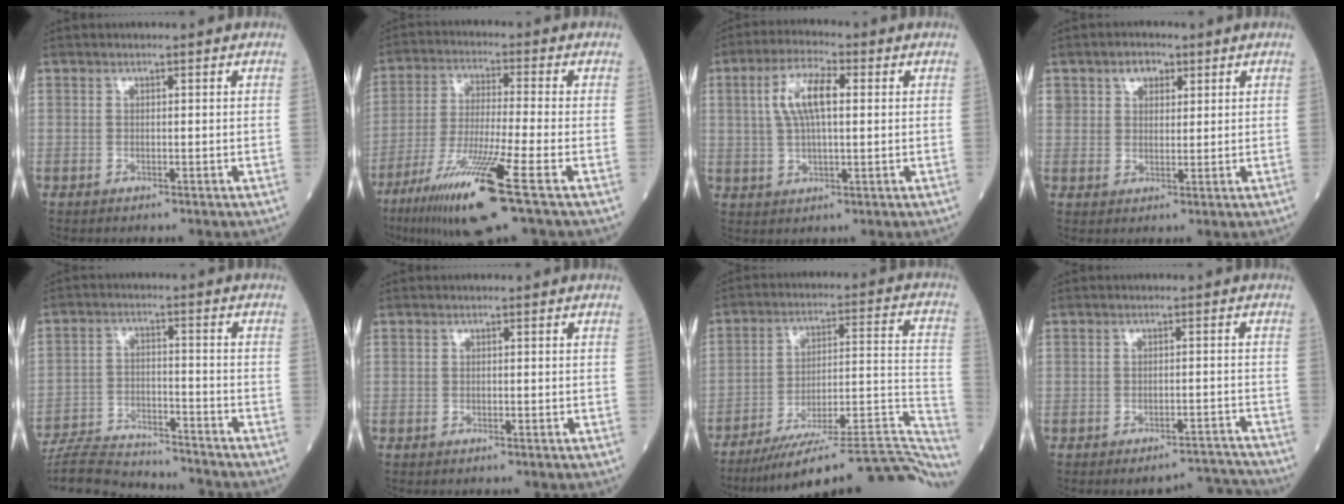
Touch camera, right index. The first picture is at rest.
{"total": 14.3, "force": [-7.4, -0.5, 12.2], "torque": [-0.243, -0.038, -0.134]}
{"total": 8.0, "force": [1.9, 2.4, 7.4], "torque": [-0.152, 0.015, 0.035]}
{"total": 4.0, "force": [2.2, 2.9, 1.9], "torque": [-0.032, 0.012, 0.041]}
{"total": 14.5, "force": [-14.0, 1.7, 3.5], "torque": [-0.063, 0.002, -0.220]}
{"total": 0.0}
{"total": 25.9, "force": [-22.5, 1.8, 12.6], "torque": [-0.084, 0.018, -0.318]}
{"total": 3.9, "force": [-3.8, -0.6, -0.2], "torque": [0.020, 0.011, -0.051]}